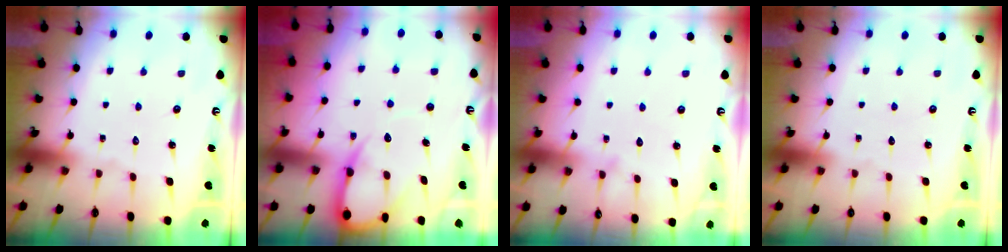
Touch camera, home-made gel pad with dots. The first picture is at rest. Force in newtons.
{"total": 8.4, "press": 8.4, "slide": 0.9}
{"total": 3.9, "press": 3.9, "slide": 0.4}
{"total": 0.0}